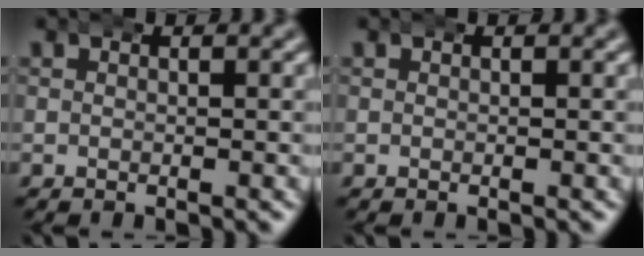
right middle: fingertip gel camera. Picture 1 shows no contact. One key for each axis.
{"total": 0.0}